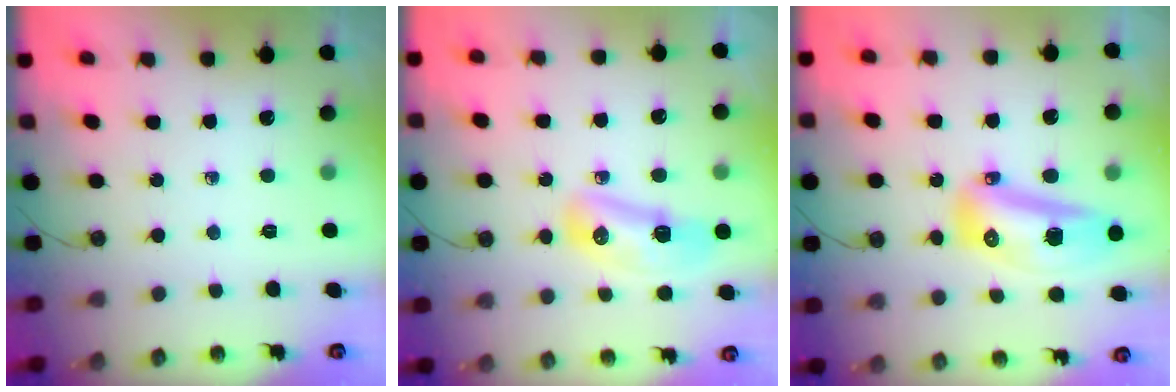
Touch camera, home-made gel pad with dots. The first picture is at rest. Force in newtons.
{"total": 12.7, "press": 11.2, "slide": 6.0}
{"total": 14.3, "press": 14.0, "slide": 3.3}